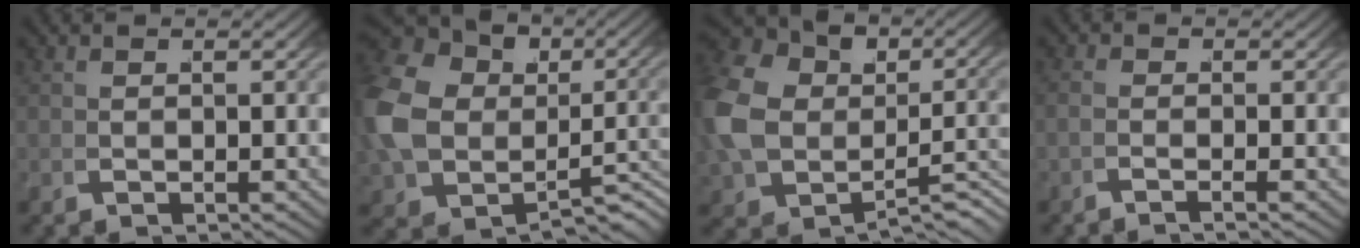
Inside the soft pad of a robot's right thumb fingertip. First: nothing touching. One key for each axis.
{"total": 12.1, "fx": -0.7, "fy": 9.6, "fz": 7.3, "tx": -0.186, "ty": -0.042, "tz": 0.012}
{"total": 10.0, "fx": -0.5, "fy": 7.8, "fz": 6.3, "tx": -0.150, "ty": -0.022, "tz": 0.006}
{"total": 1.2, "fx": -0.9, "fy": -0.4, "fz": 0.7, "tx": -0.016, "ty": -0.006, "tz": -0.017}